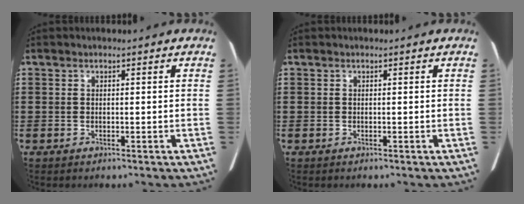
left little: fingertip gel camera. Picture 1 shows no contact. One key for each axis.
{"total": 0.0}